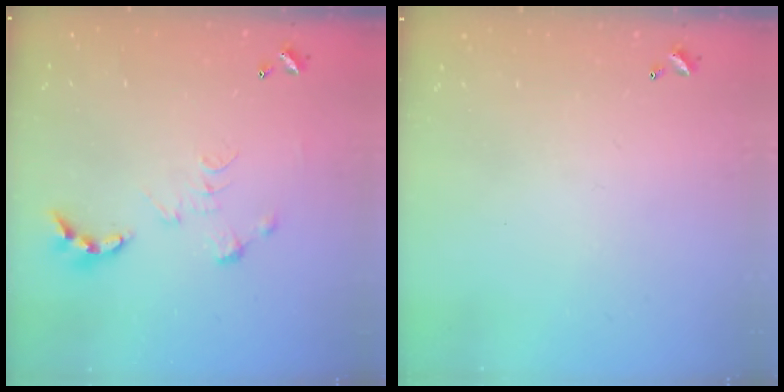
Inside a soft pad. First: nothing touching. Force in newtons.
{"total": 0.0}